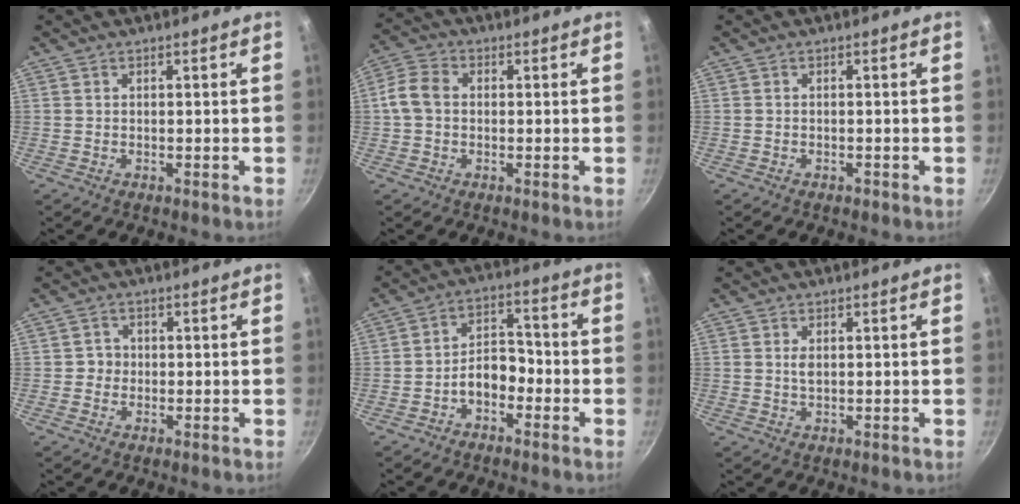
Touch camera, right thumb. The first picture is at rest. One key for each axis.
{"total": 5.8, "fx": 0.1, "fy": 4.4, "fz": 3.8, "tx": -0.078, "ty": 0.018, "tz": -0.005}
{"total": 0.5, "fx": -0.4, "fy": 0.3, "fz": 0.2, "tx": -0.006, "ty": 0.001, "tz": -0.008}
{"total": 2.1, "fx": -0.3, "fy": 2.0, "fz": 0.6, "tx": 0.006, "ty": 0.009, "tz": -0.010}
{"total": 7.0, "fx": -2.9, "fy": 4.5, "fz": 4.5, "tx": -0.057, "ty": 0.041, "tz": -0.060}
{"total": 1.6, "fx": 0.3, "fy": 0.8, "fz": 1.3, "tx": -0.026, "ty": -0.005, "tz": 0.008}